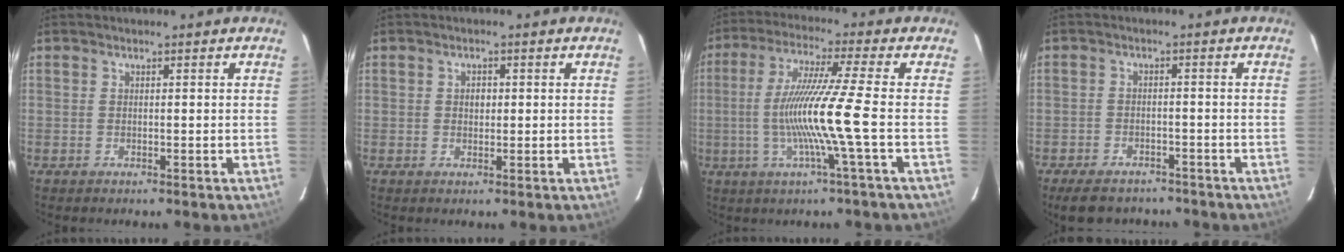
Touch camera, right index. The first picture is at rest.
{"total": 1.5, "force": [0.1, 1.2, 0.8], "torque": [-0.014, 0.005, 0.002]}
{"total": 12.1, "force": [-2.6, -2.4, 11.6], "torque": [-0.217, -0.010, -0.043]}
{"total": 9.2, "force": [-7.3, 4.3, 3.4], "torque": [-0.085, -0.002, -0.106]}